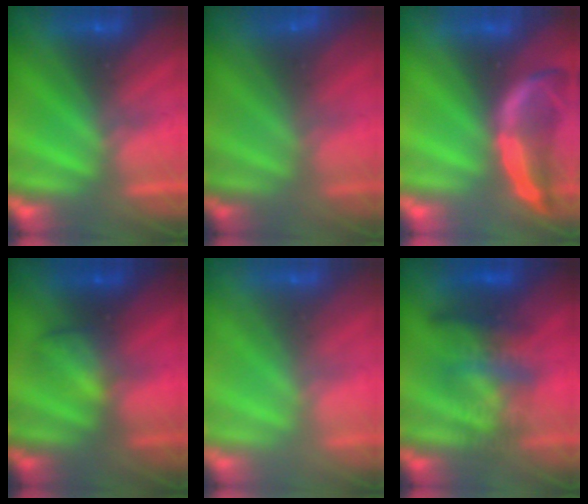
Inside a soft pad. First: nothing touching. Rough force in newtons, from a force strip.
{"total": 2.9}
{"total": 1.9}
{"total": 2.1}
{"total": 2.3}
{"total": 3.8}